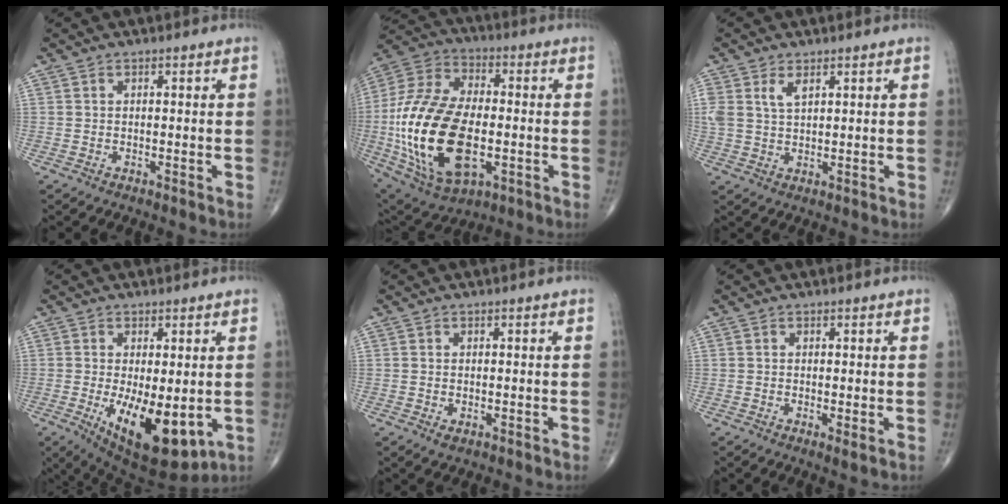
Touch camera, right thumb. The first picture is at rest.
{"total": 26.8, "force": [-4.1, 14.7, 22.0], "torque": [-0.449, 0.004, -0.056]}
{"total": 3.9, "force": [2.0, 2.0, 2.8], "torque": [-0.056, -0.001, 0.045]}
{"total": 13.8, "force": [-2.9, 5.8, 12.2], "torque": [-0.183, -0.026, -0.024]}
{"total": 1.2, "force": [-0.2, 0.7, 0.9], "torque": [-0.014, -0.003, -0.001]}
{"total": 1.2, "force": [0.0, 0.2, 1.2], "torque": [-0.021, -0.006, -0.002]}